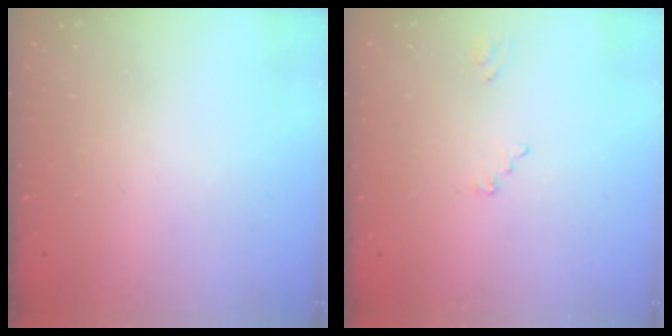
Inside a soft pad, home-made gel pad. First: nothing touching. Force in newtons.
{"total": 1.2, "press": 1.2, "slide": 0.1}